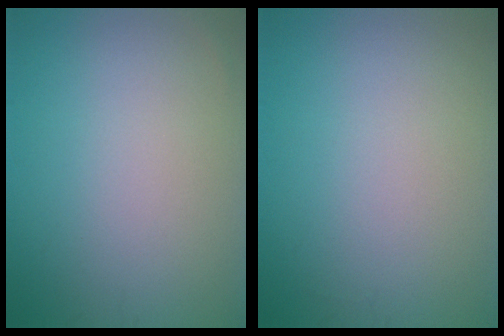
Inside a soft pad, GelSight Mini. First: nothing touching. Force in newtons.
{"total": 0.0}